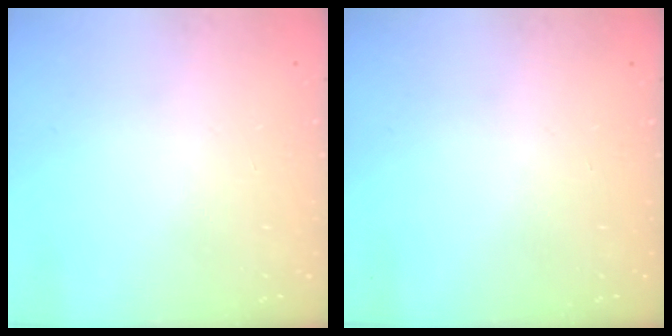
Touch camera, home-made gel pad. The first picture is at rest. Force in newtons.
{"total": 0.0}